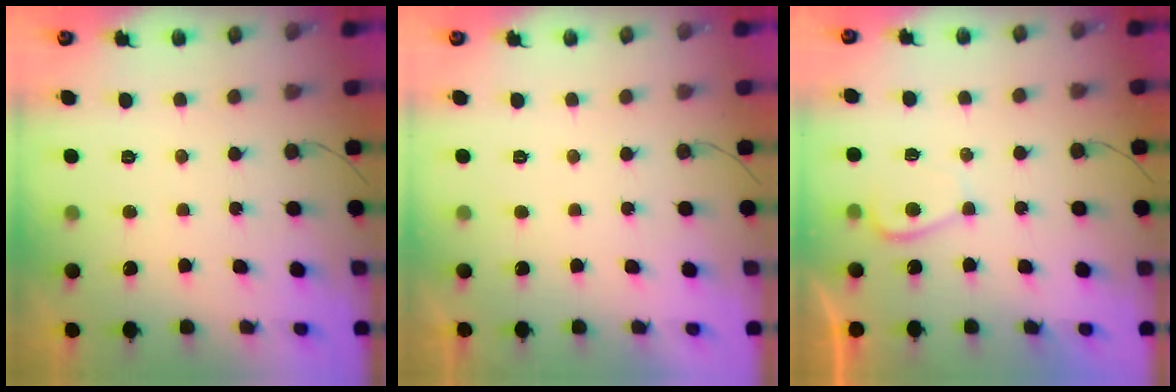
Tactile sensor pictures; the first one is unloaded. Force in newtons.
{"total": 2.3, "press": 2.2, "slide": 0.4}
{"total": 2.3, "press": 2.2, "slide": 0.8}